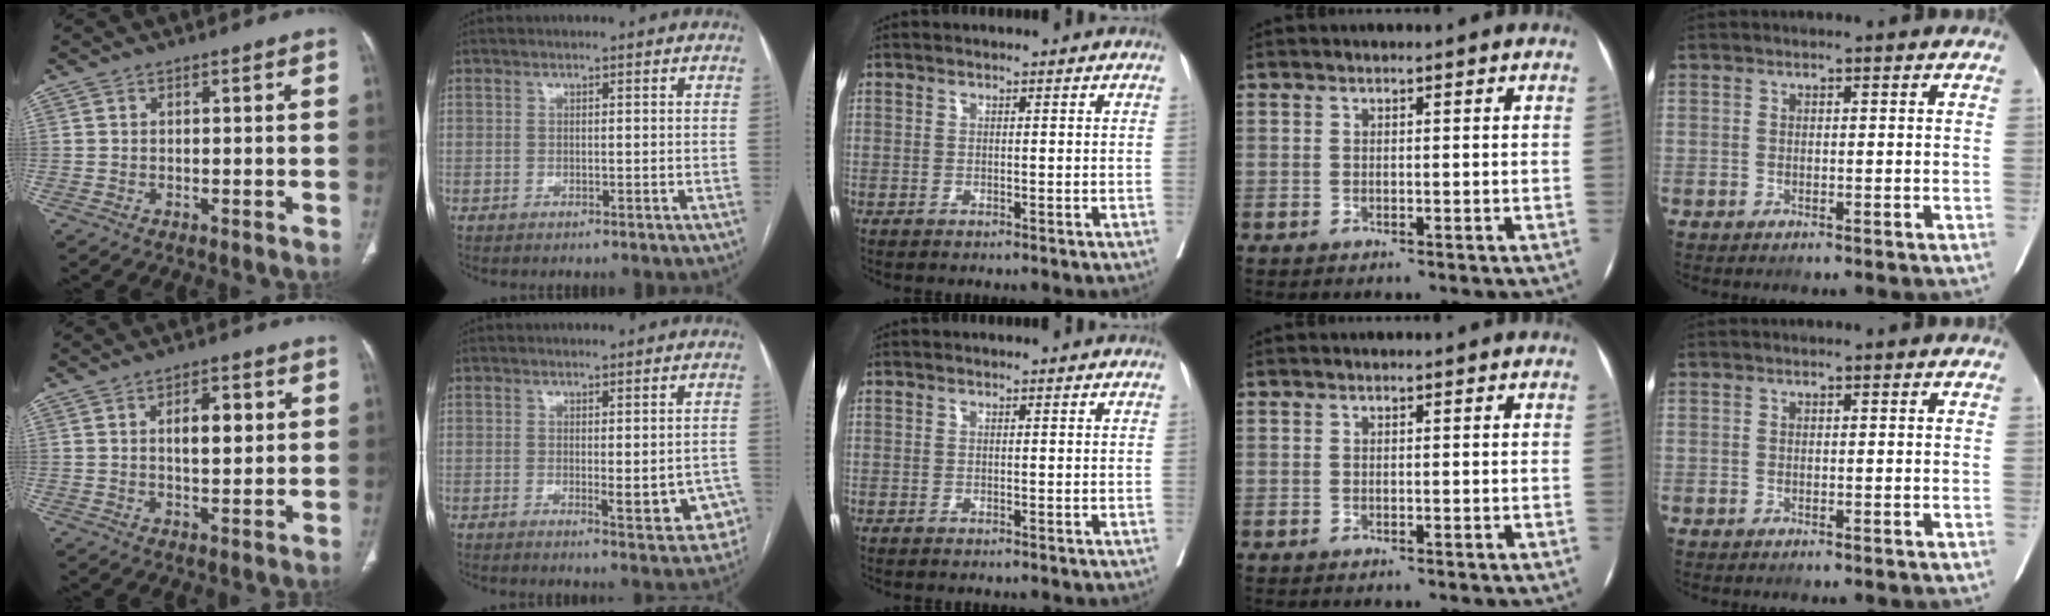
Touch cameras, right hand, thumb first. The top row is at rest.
{"thumb": {"total": 6.1, "force": [1.5, 2.9, 5.2], "torque": [-0.066, -0.005, 0.023]}, "index": {"total": 6.7, "force": [-1.7, 2.4, 6.0], "torque": [-0.055, -0.005, -0.016]}}